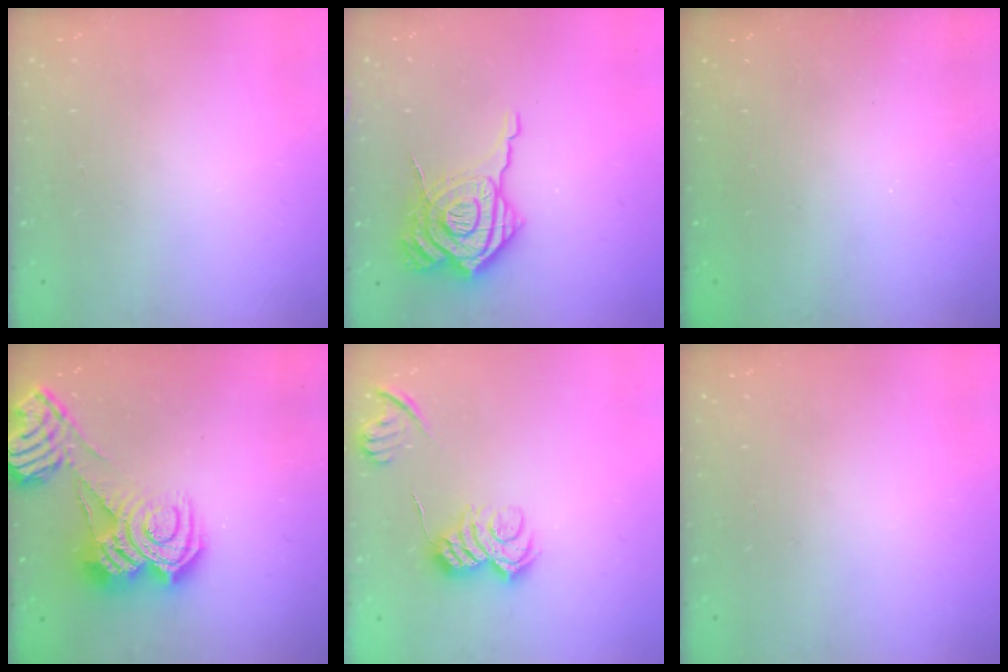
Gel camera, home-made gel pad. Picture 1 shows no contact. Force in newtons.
{"total": 19.3, "press": 19.2, "slide": 2.0}
{"total": 2.3, "press": 2.2, "slide": 0.8}
{"total": 12.3, "press": 12.2, "slide": 1.2}
{"total": 9.7, "press": 9.7, "slide": 0.4}
{"total": 0.0}